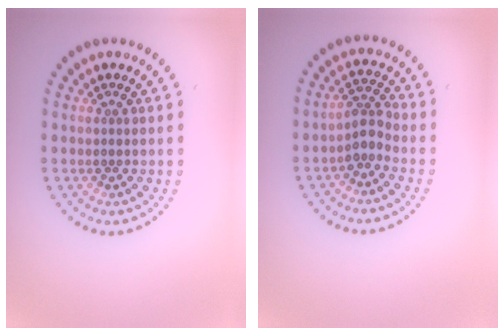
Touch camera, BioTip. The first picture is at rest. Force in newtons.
{"total": 2.4, "press": 1.7, "slide": 1.6}